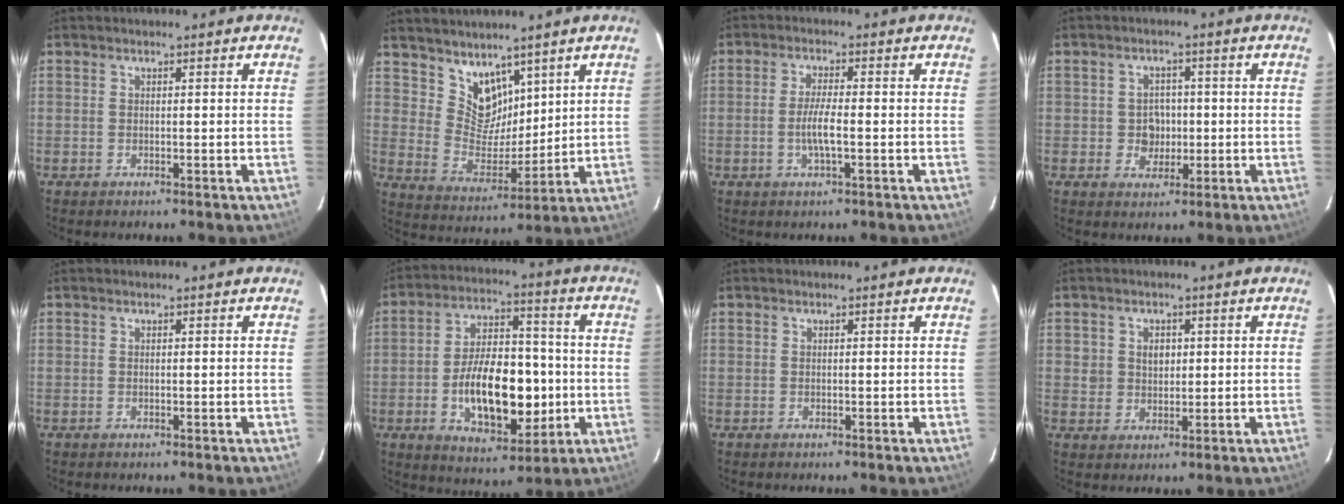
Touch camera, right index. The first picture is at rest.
{"total": 9.0, "force": [6.5, 5.4, 2.8], "torque": [-0.043, -0.001, 0.136]}
{"total": 4.3, "force": [-1.2, 0.5, 4.1], "torque": [-0.078, -0.004, -0.022]}
{"total": 4.1, "force": [-0.5, 3.8, 1.4], "torque": [-0.028, 0.012, -0.001]}
{"total": 0.0}
{"total": 17.1, "force": [-3.2, 9.0, 14.2], "torque": [-0.254, 0.011, -0.039]}
{"total": 0.0}
{"total": 3.5, "force": [0.8, 3.1, 1.3], "torque": [-0.018, 0.011, 0.016]}